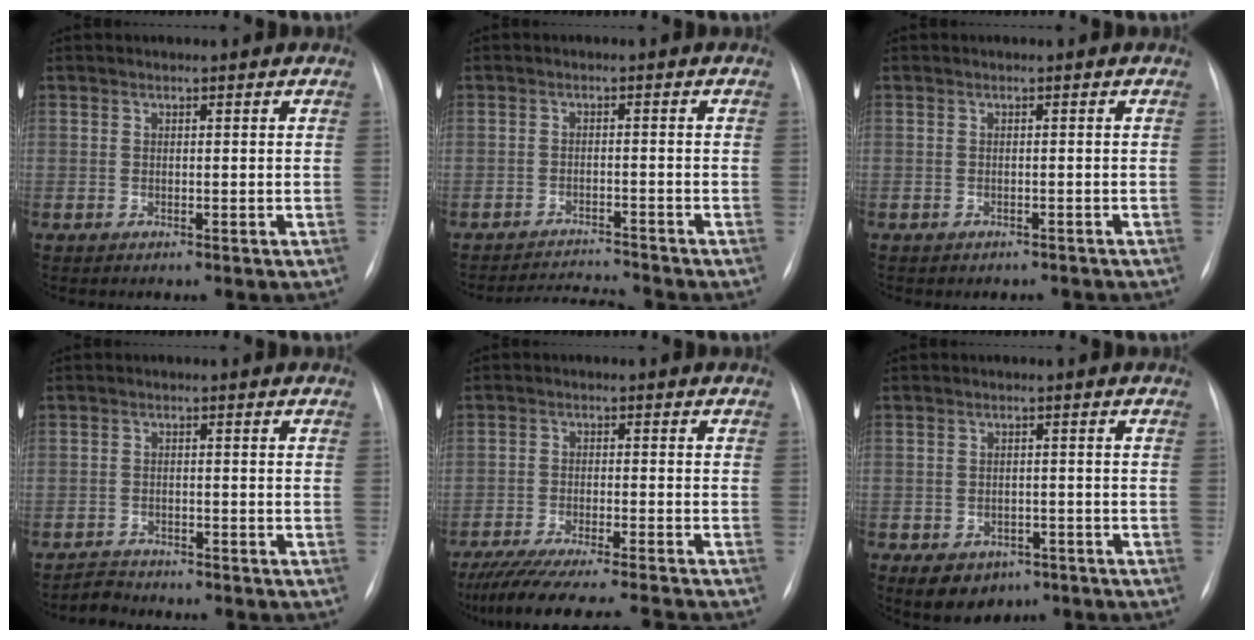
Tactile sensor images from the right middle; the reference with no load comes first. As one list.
[{"total": 4.6, "force": [-4.4, -1.4, -0.4], "torque": [0.000, -0.008, -0.074]}, {"total": 2.3, "force": [-2.0, 1.0, 0.5], "torque": [-0.008, -0.001, -0.023]}, {"total": 2.3, "force": [-2.1, 0.4, -0.7], "torque": [0.010, -0.007, -0.039]}, {"total": 16.0, "force": [-14.4, 0.1, 6.9], "torque": [-0.116, -0.036, -0.216]}, {"total": 6.9, "force": [-4.0, 4.9, 2.6], "torque": [-0.040, 0.008, -0.046]}]